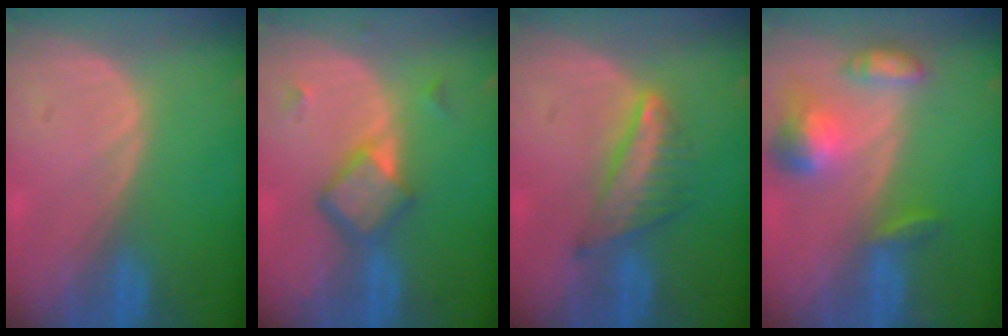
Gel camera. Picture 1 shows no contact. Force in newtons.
{"total": 5.9, "press": 5.2, "slide": 2.8}
{"total": 6.5, "press": 5.8, "slide": 2.9}
{"total": 7.1, "press": 6.6, "slide": 2.6}